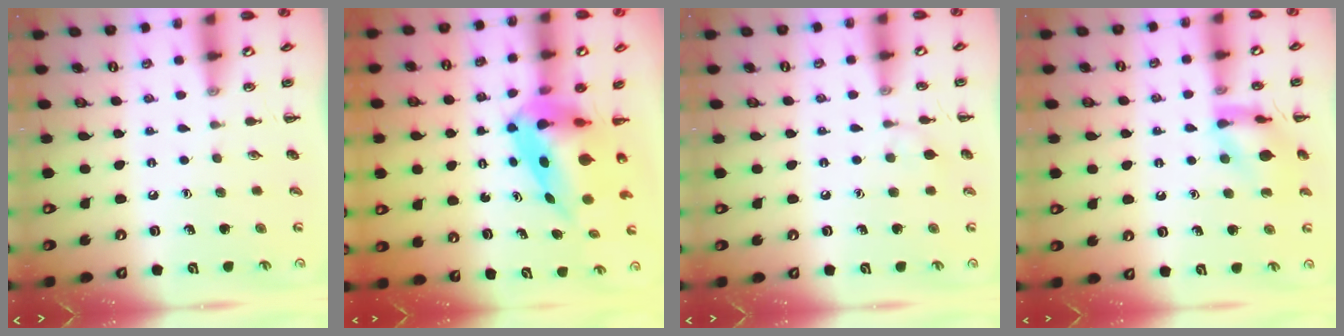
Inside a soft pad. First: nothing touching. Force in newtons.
{"total": 8.9, "press": 8.6, "slide": 2.5}
{"total": 4.7, "press": 4.3, "slide": 1.8}
{"total": 12.8, "press": 12.7, "slide": 1.2}